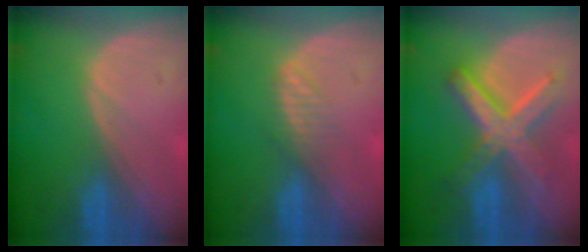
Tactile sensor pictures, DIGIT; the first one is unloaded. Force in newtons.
{"total": 2.3, "press": 2.3, "slide": 0.1}
{"total": 9.0, "press": 9.0, "slide": 0.7}